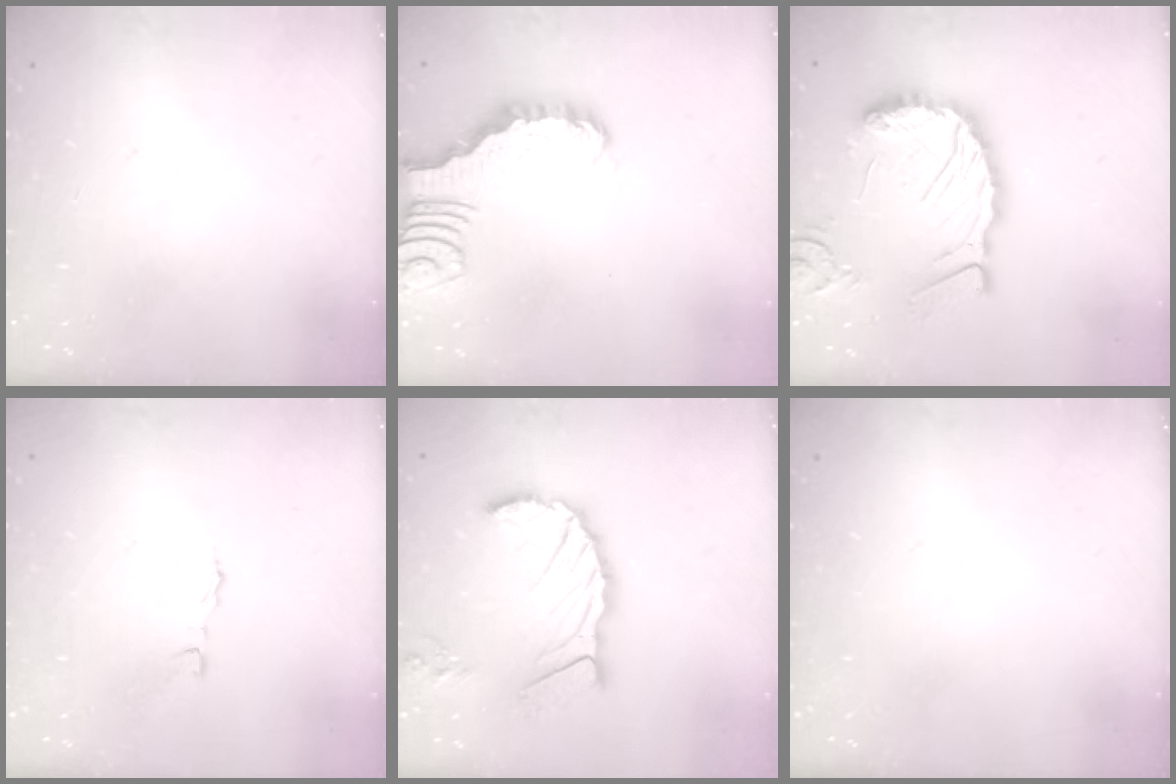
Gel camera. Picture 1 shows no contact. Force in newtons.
{"total": 2.2, "press": 2.2, "slide": 0.2}
{"total": 13.1, "press": 13.0, "slide": 1.6}
{"total": 1.9, "press": 1.9, "slide": 0.1}
{"total": 13.9, "press": 13.8, "slide": 1.6}
{"total": 0.0}